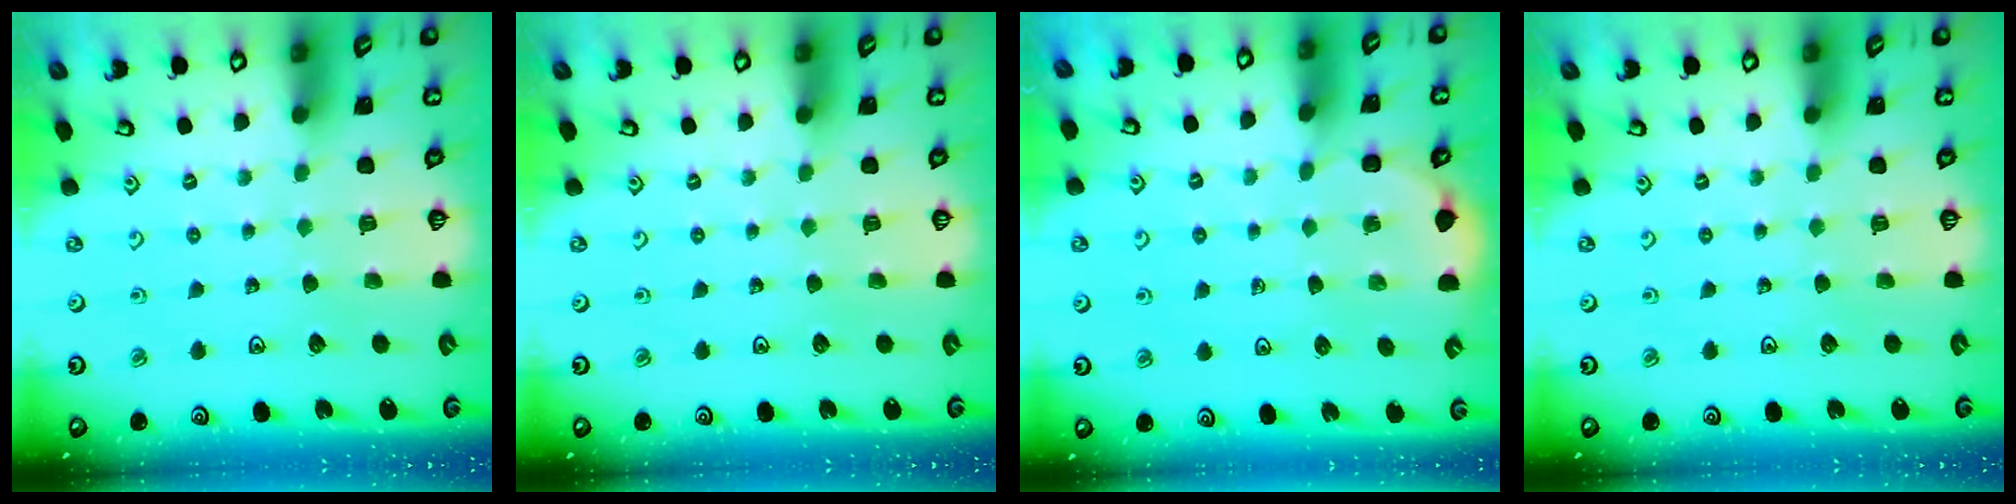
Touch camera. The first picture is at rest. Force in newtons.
{"total": 0.0}
{"total": 3.0, "press": 2.9, "slide": 0.9}
{"total": 0.0}